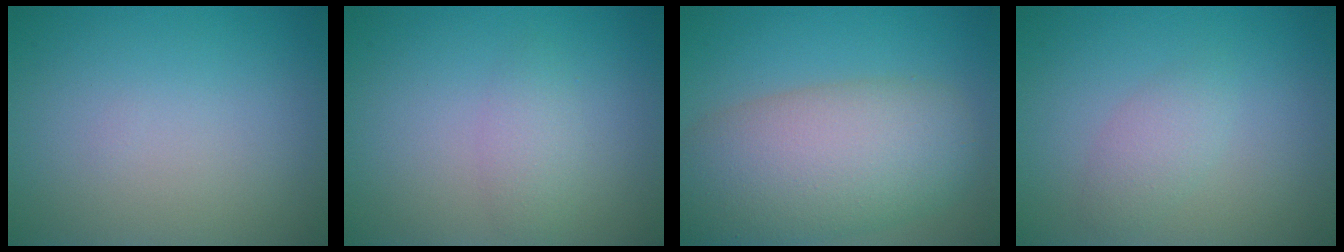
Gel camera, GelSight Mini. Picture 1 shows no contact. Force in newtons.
{"total": 1.7, "press": 1.7, "slide": 0.1}
{"total": 9.4, "press": 9.4, "slide": 0.6}
{"total": 1.8, "press": 1.8, "slide": 0.1}